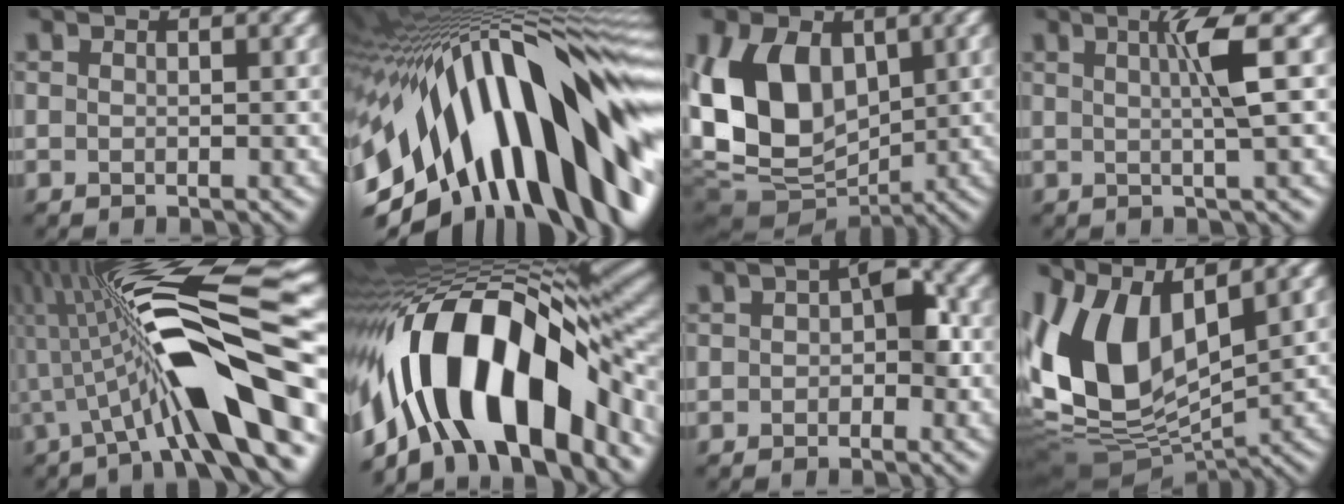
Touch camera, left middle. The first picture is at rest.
{"total": 18.5, "force": [-1.6, 9.0, 16.1], "torque": [-0.237, 0.010, -0.051]}
{"total": 13.0, "force": [1.1, 9.3, 9.1], "torque": [-0.195, -0.004, 0.015]}
{"total": 3.3, "force": [0.9, 0.2, 3.2], "torque": [-0.057, 0.004, 0.014]}
{"total": 12.6, "force": [-1.4, 2.6, 12.2], "torque": [-0.193, 0.025, -0.034]}
{"total": 16.2, "force": [-4.5, 7.8, 13.5], "torque": [-0.208, 0.018, -0.084]}
{"total": 3.2, "force": [0.1, 2.0, 2.6], "torque": [-0.032, 0.006, -0.009]}
{"total": 10.9, "force": [2.7, 6.3, 8.5], "torque": [-0.199, 0.000, 0.043]}